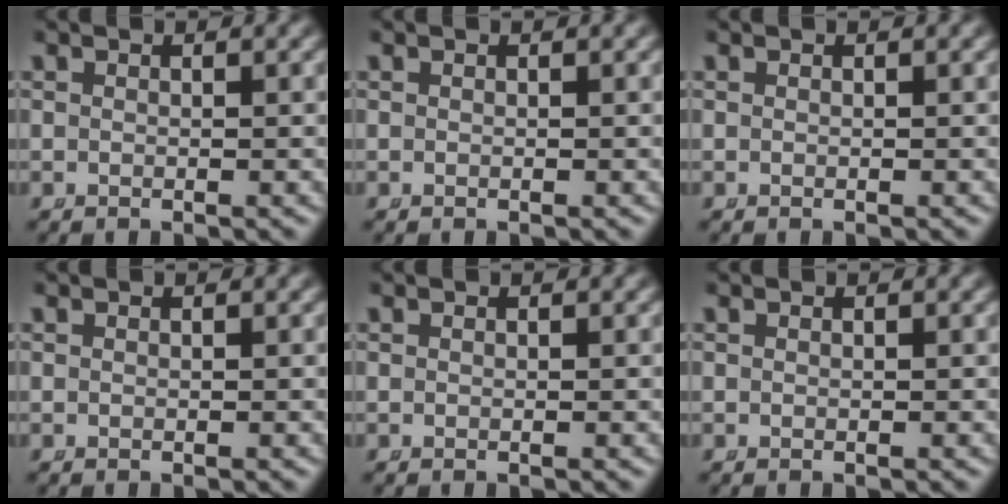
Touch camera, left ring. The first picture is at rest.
{"total": 0.0}
{"total": 0.0}
{"total": 0.0}
{"total": 0.0}
{"total": 0.0}